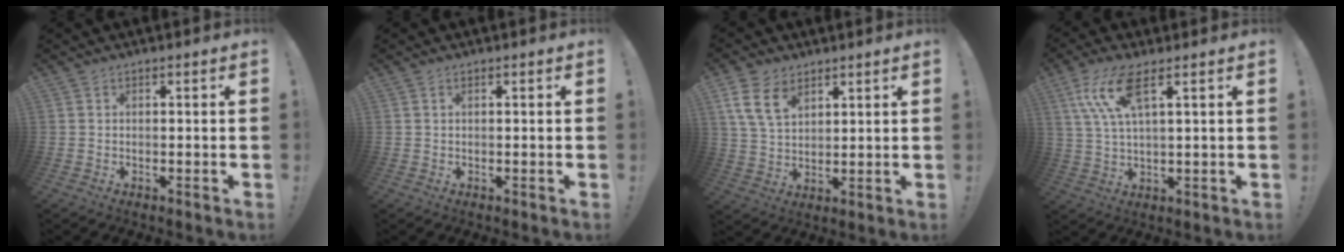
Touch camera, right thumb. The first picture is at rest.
{"total": 0.6, "force": [0.3, 0.0, 0.5], "torque": [-0.011, 0.002, 0.005]}
{"total": 10.2, "force": [5.7, 6.4, 5.6], "torque": [-0.103, -0.011, 0.114]}
{"total": 10.7, "force": [5.1, 2.8, 9.0], "torque": [-0.183, -0.008, 0.094]}